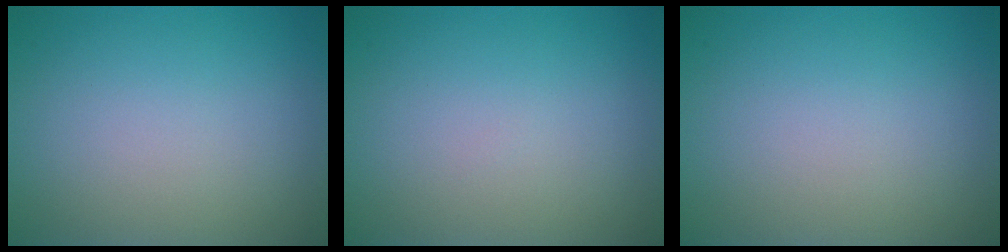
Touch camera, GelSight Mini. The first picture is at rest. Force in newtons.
{"total": 0.0}
{"total": 0.0}